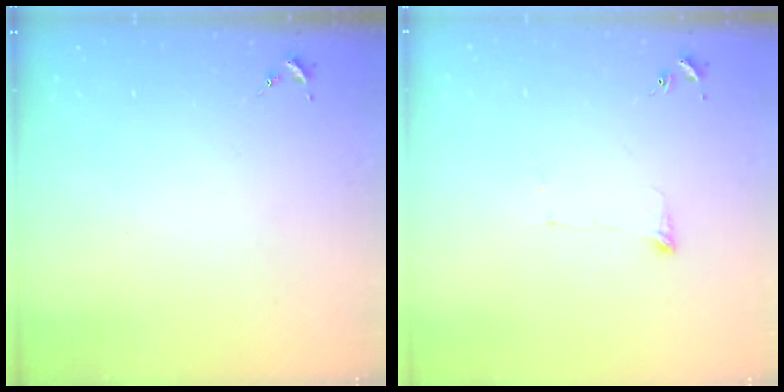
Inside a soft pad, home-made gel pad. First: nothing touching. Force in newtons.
{"total": 3.9, "press": 3.8, "slide": 0.9}